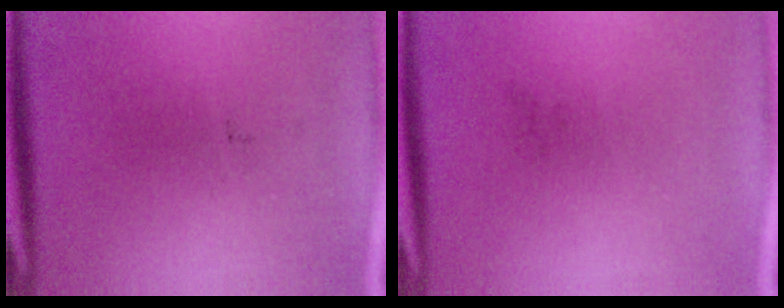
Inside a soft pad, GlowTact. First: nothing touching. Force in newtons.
{"total": 0.0}